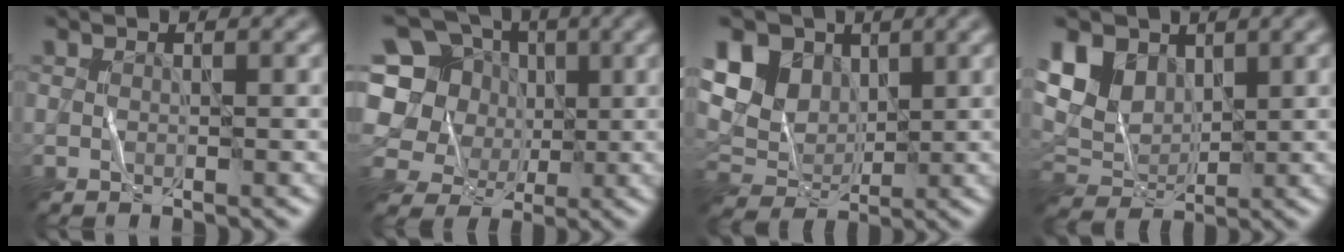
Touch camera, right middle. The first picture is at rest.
{"total": 11.1, "force": [1.0, 10.3, 4.2], "torque": [-0.133, 0.039, -0.011]}
{"total": 9.2, "force": [3.0, 7.2, 5.0], "torque": [-0.110, 0.025, 0.037]}
{"total": 5.9, "force": [2.1, 4.4, 3.3], "torque": [-0.079, 0.000, 0.038]}